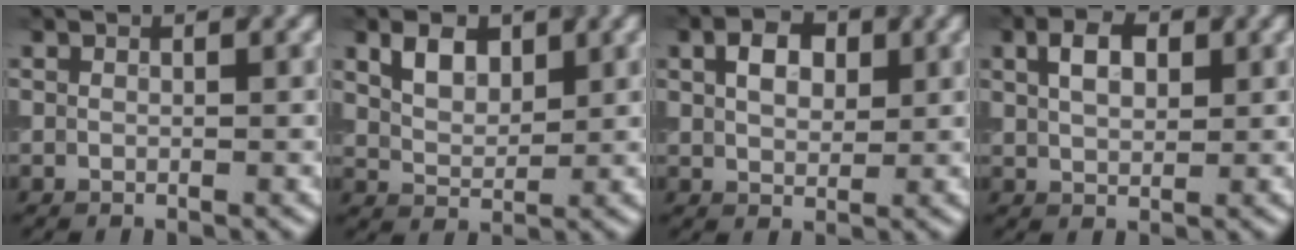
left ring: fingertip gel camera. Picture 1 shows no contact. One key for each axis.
{"total": 3.1, "fx": 1.6, "fy": 1.8, "fz": 1.9, "tx": -0.038, "ty": 0.002, "tz": 0.031}
{"total": 3.3, "fx": 1.0, "fy": 2.2, "fz": 2.2, "tx": -0.042, "ty": 0.006, "tz": 0.016}
{"total": 3.3, "fx": 1.2, "fy": 1.9, "fz": 2.4, "tx": -0.046, "ty": 0.007, "tz": 0.020}